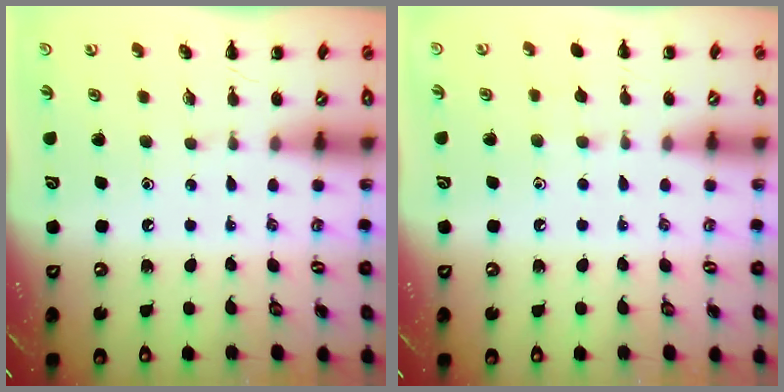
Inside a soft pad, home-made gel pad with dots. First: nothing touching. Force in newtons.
{"total": 4.9, "press": 4.5, "slide": 1.9}